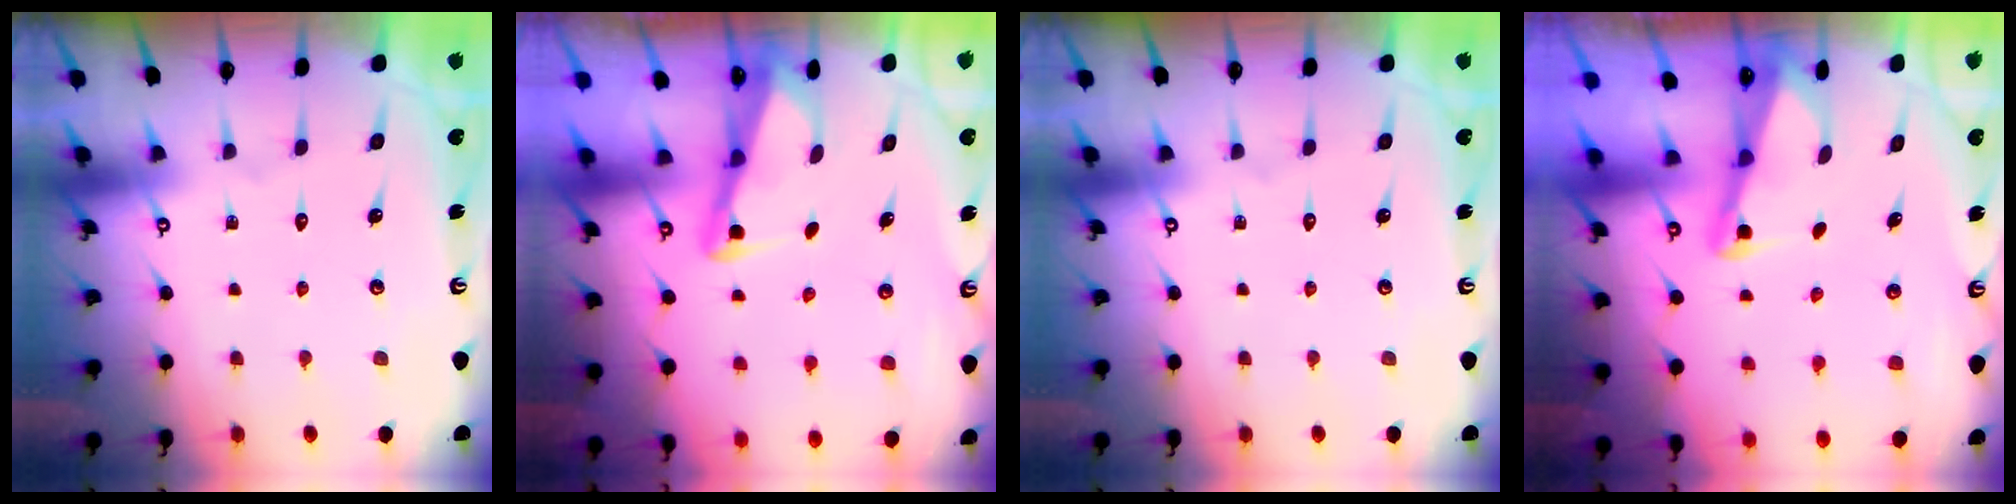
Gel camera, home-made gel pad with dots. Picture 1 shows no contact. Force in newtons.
{"total": 3.0, "press": 2.9, "slide": 0.4}
{"total": 0.0}
{"total": 2.1, "press": 2.0, "slide": 0.4}